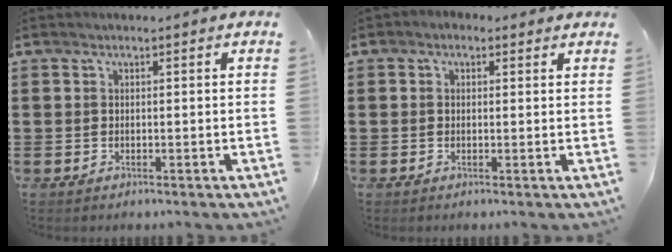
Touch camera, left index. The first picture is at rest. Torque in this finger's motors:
{"motor_torque": [2.14, 0.00, 0.59, 0.13]}